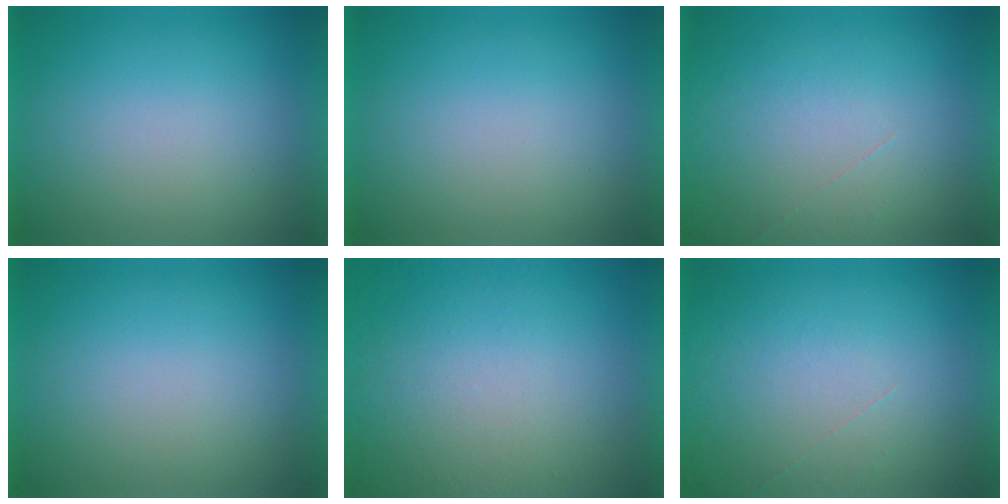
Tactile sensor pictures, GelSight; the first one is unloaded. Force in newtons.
{"total": 0.0}
{"total": 1.1}
{"total": 0.0}
{"total": 7.1}
{"total": 1.2}